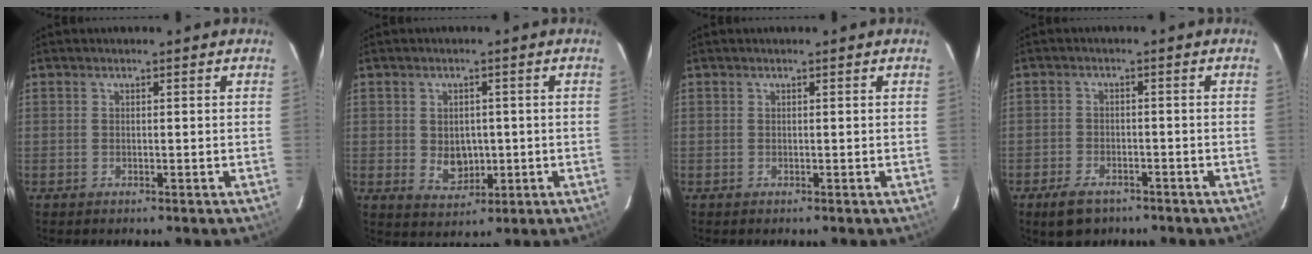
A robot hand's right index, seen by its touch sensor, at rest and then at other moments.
{"total": 5.5, "force": [-0.5, 4.3, 3.4], "torque": [-0.058, -0.003, 0.004]}
{"total": 0.0}
{"total": 6.3, "force": [-4.4, 3.5, 2.8], "torque": [-0.070, 0.003, -0.068]}